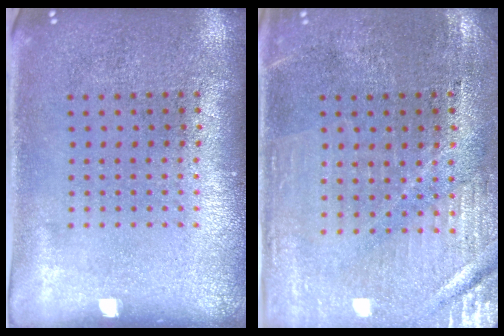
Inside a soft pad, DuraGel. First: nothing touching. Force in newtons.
{"total": 0.9, "press": 0.8, "slide": 0.3}